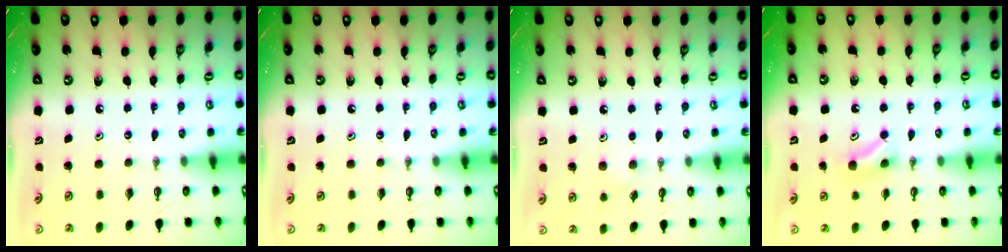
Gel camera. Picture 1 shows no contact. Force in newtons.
{"total": 0.0}
{"total": 4.4, "press": 4.3, "slide": 0.7}
{"total": 5.1, "press": 4.9, "slide": 1.4}